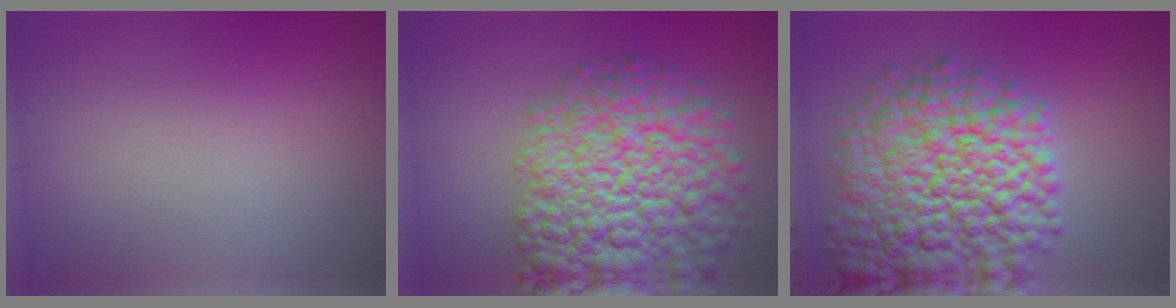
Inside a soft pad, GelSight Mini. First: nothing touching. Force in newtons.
{"total": 12.8, "press": 12.8, "slide": 0.5}
{"total": 13.7, "press": 13.7, "slide": 0.6}